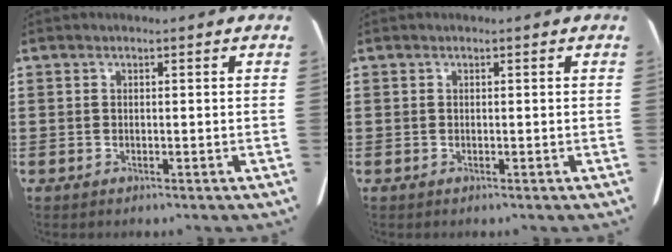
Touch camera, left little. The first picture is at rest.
{"total": 0.0}